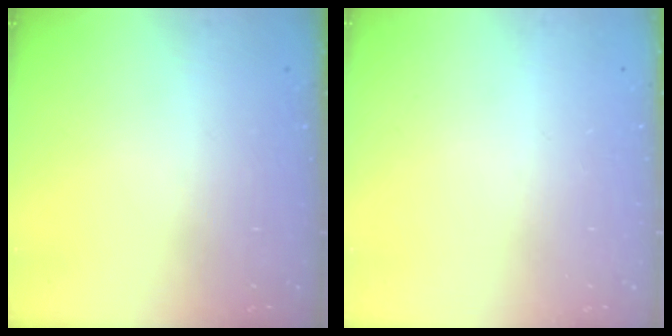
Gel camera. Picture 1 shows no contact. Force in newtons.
{"total": 0.0}